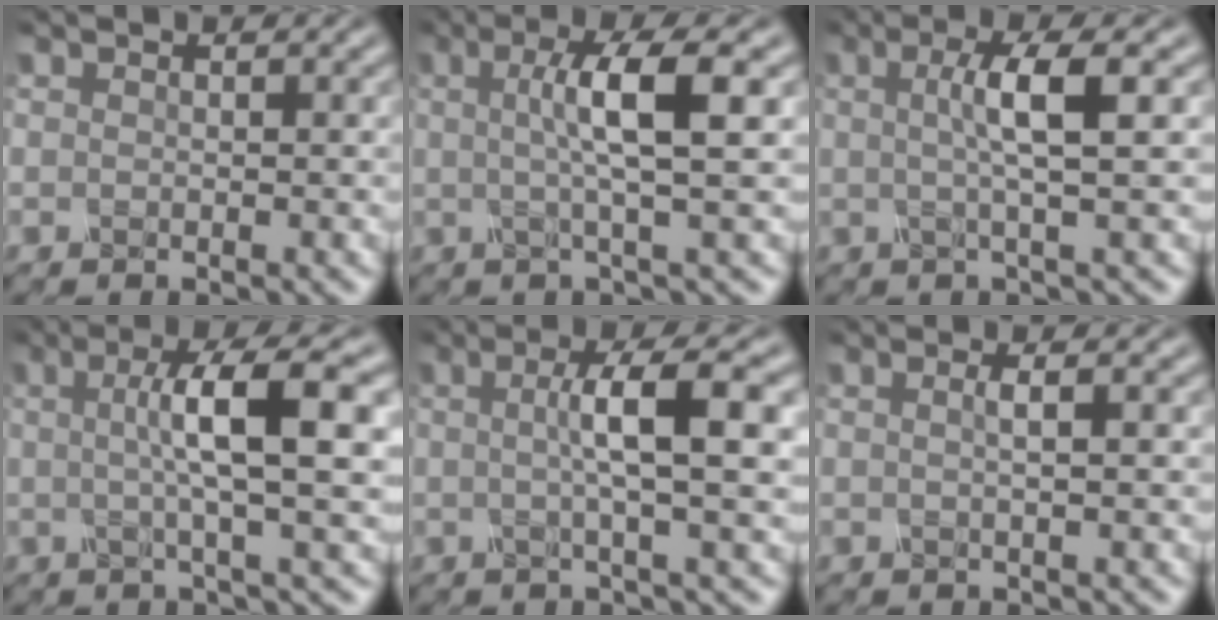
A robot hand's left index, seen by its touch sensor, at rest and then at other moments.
{"total": 5.3, "force": [0.8, 0.9, 5.2], "torque": [-0.083, 0.006, 0.009]}
{"total": 4.1, "force": [0.5, 0.7, 4.0], "torque": [-0.066, 0.003, 0.002]}
{"total": 7.0, "force": [0.9, 1.3, 6.8], "torque": [-0.099, 0.011, 0.010]}
{"total": 5.6, "force": [0.5, 1.0, 5.5], "torque": [-0.082, 0.008, 0.003]}
{"total": 1.5, "force": [0.1, 0.5, 1.4], "torque": [-0.017, -0.001, -0.005]}